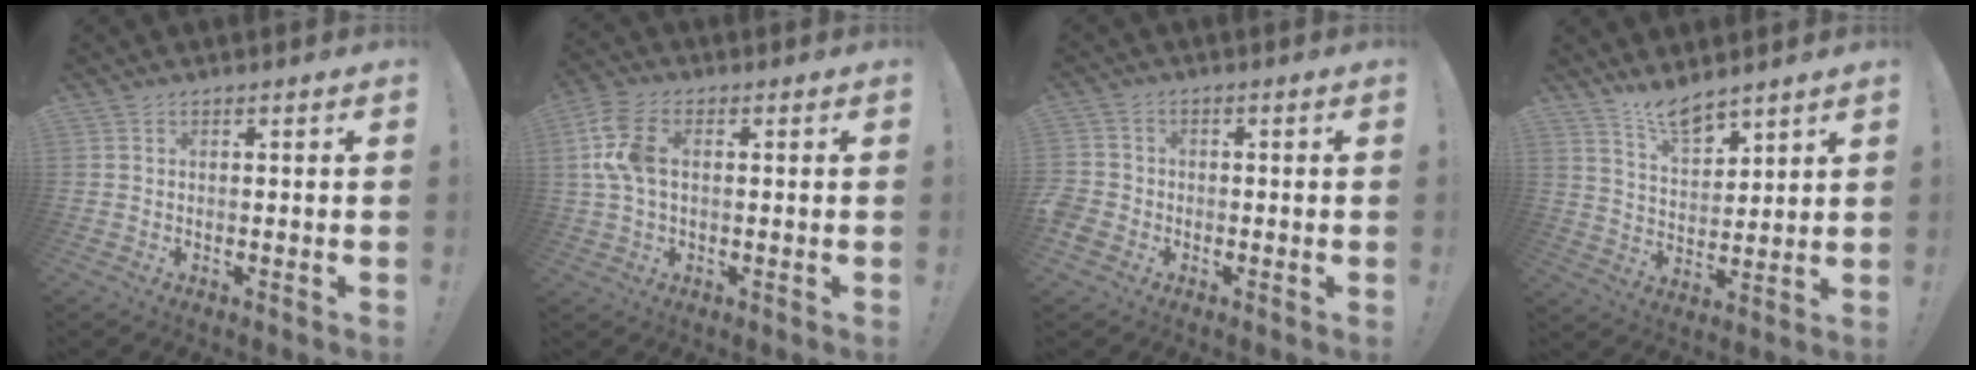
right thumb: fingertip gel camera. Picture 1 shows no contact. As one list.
[{"total": 9.5, "force": [1.4, 6.0, 7.3], "torque": [-0.162, 0.012, 0.031]}, {"total": 4.2, "force": [-1.9, 3.5, 1.3], "torque": [-0.047, 0.009, -0.036]}, {"total": 8.8, "force": [7.5, 3.0, 3.6], "torque": [-0.061, -0.053, 0.139]}]